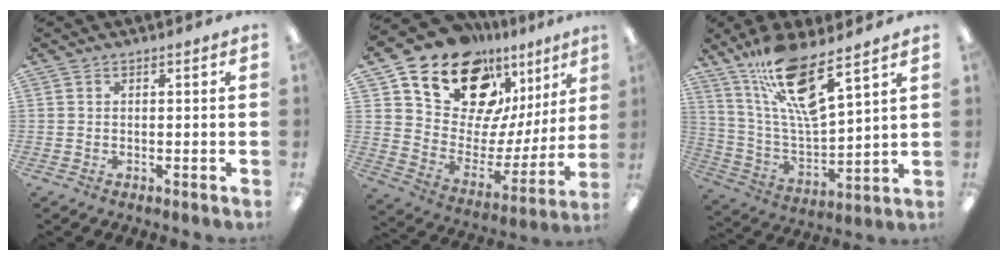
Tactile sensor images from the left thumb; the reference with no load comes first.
{"total": 18.6, "force": [14.5, 9.7, 6.5], "torque": [-0.120, -0.112, 0.261]}
{"total": 16.8, "force": [12.0, 3.8, 11.2], "torque": [-0.213, -0.070, 0.204]}